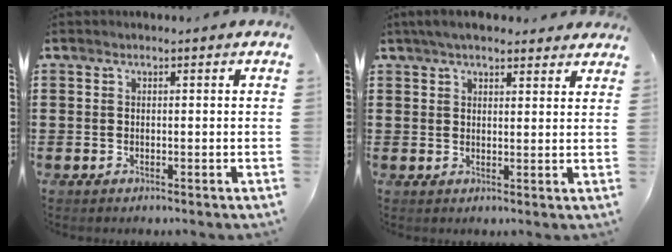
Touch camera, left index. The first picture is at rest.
{"total": 3.9, "force": [3.3, 0.9, 1.8], "torque": [-0.043, 0.001, 0.062]}